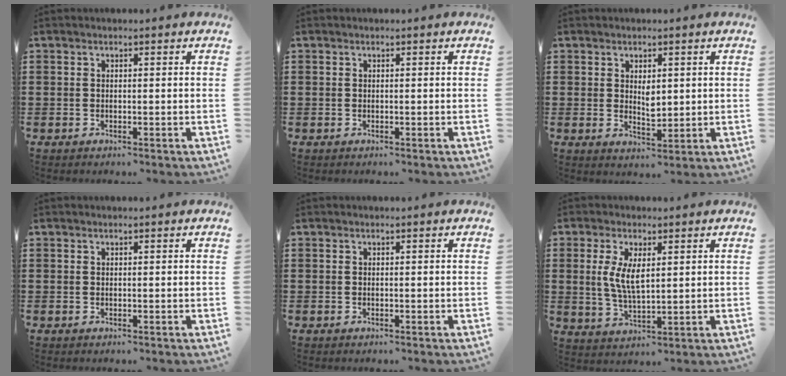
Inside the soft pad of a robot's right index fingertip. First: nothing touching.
{"total": 0.0}
{"total": 2.9, "force": [1.0, 1.5, 2.2], "torque": [-0.030, -0.003, 0.014]}
{"total": 0.0}
{"total": 0.0}
{"total": 5.7, "force": [1.1, 2.4, 5.1], "torque": [-0.110, 0.004, 0.016]}